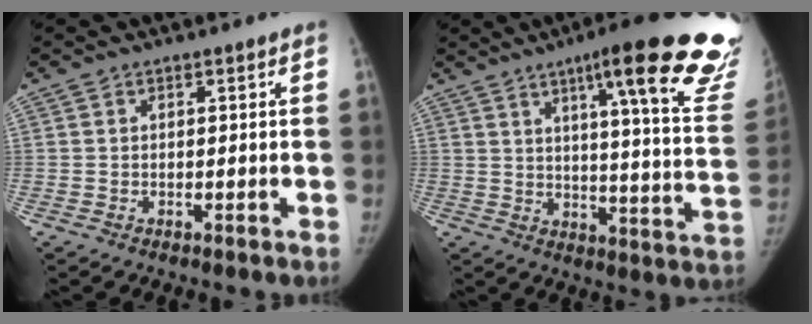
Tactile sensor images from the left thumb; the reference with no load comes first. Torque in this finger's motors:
{"motor_torque": [0.97, -0.40, 1.56, -1.21, 0.27]}